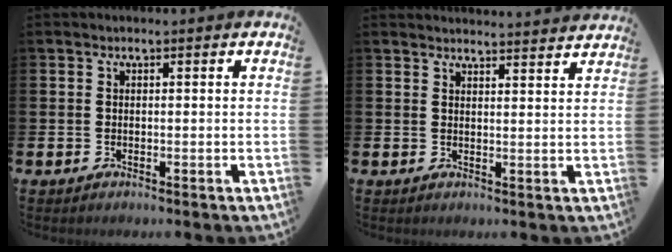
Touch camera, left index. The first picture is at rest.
{"total": 3.2, "force": [3.1, -0.3, -0.2], "torque": [0.011, -0.026, 0.054]}